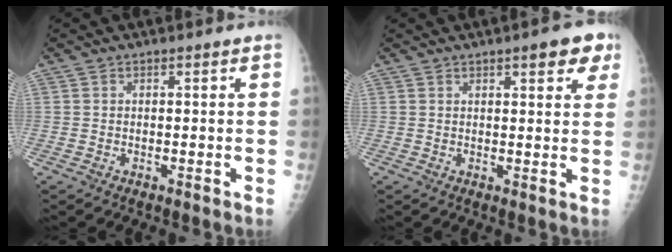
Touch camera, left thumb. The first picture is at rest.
{"total": 5.6, "force": [3.1, 1.9, 4.2], "torque": [-0.032, -0.009, 0.033]}